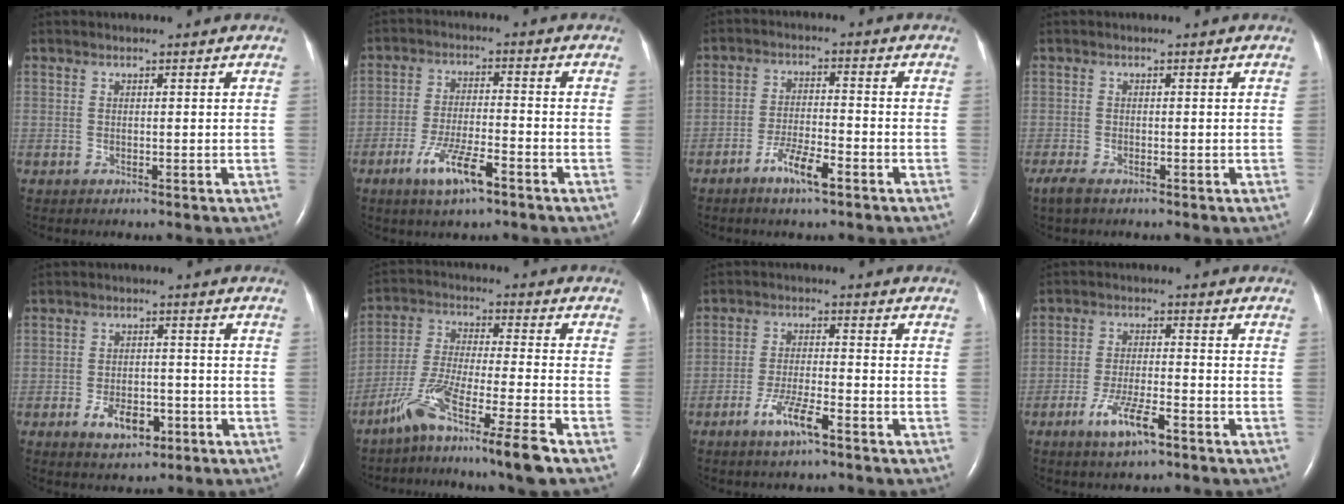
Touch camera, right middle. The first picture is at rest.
{"total": 7.3, "force": [-4.2, 1.3, 5.8], "torque": [-0.118, -0.010, -0.075]}
{"total": 5.4, "force": [-3.3, 0.8, 4.1], "torque": [-0.084, -0.003, -0.062]}
{"total": 2.9, "force": [-2.0, 0.8, 1.8], "torque": [-0.042, -0.010, -0.035]}
{"total": 5.4, "force": [-2.5, 3.0, 3.7], "torque": [-0.065, 0.000, -0.036]}
{"total": 12.8, "force": [-8.7, -1.1, 9.4], "torque": [-0.188, -0.031, -0.160]}
{"total": 5.4, "force": [-3.3, 0.7, 4.3], "torque": [-0.089, -0.005, -0.062]}
{"total": 6.3, "force": [-3.7, 1.1, 5.0], "torque": [-0.103, -0.007, -0.064]}